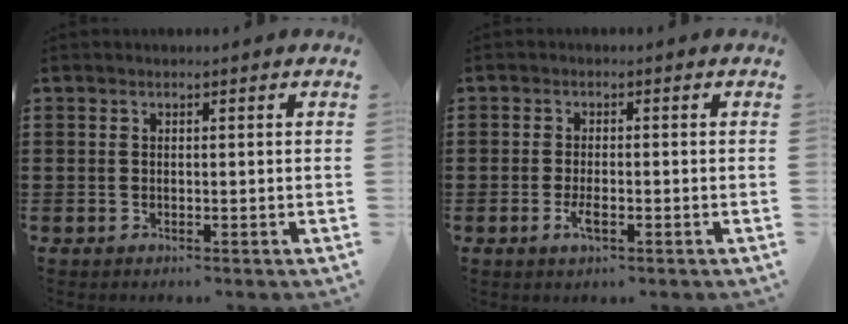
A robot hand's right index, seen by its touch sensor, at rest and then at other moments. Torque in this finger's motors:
{"motor_torque": [2.14, 0.00, 0.07, 0.03]}